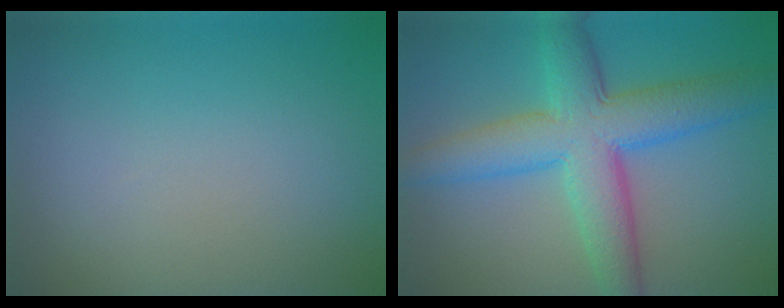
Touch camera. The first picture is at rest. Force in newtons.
{"total": 8.1, "press": 8.1, "slide": 0.3}